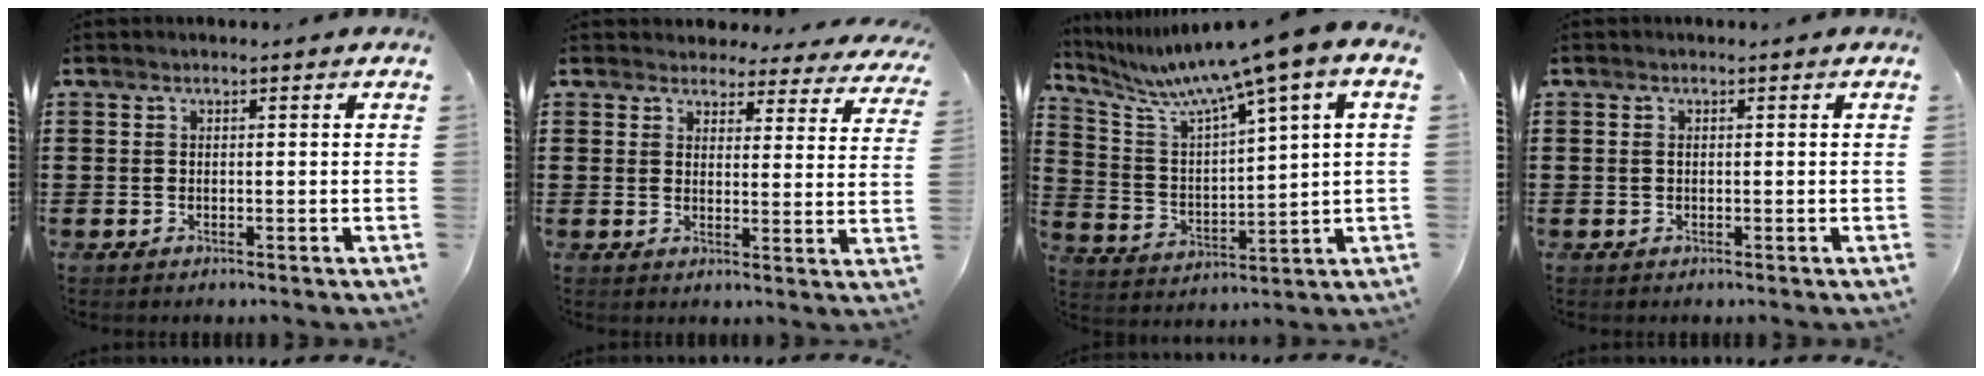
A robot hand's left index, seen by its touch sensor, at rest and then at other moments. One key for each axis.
{"total": 3.7, "fx": 3.6, "fy": 0.8, "fz": 0.3, "tx": -0.016, "ty": -0.019, "tz": 0.062}
{"total": 8.2, "fx": 6.1, "fy": -0.2, "fz": 5.6, "tx": -0.134, "ty": -0.043, "tz": 0.090}
{"total": 0.5, "fx": 0.0, "fy": 0.3, "fz": 0.4, "tx": -0.011, "ty": 0.000, "tz": -0.001}